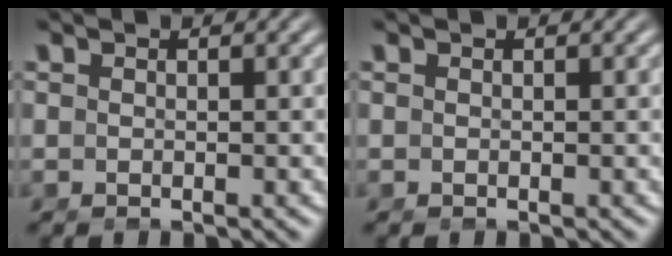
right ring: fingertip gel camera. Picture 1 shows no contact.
{"total": 0.0}